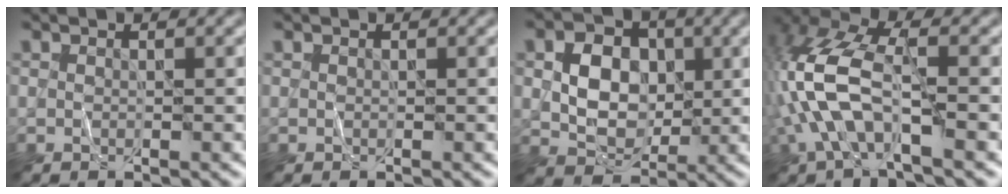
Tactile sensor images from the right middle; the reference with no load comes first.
{"total": 0.0}
{"total": 5.1, "force": [0.3, 3.9, 3.3], "torque": [-0.054, 0.001, 0.004]}
{"total": 9.2, "force": [-2.1, 3.9, 8.1], "torque": [-0.192, 0.014, -0.051]}